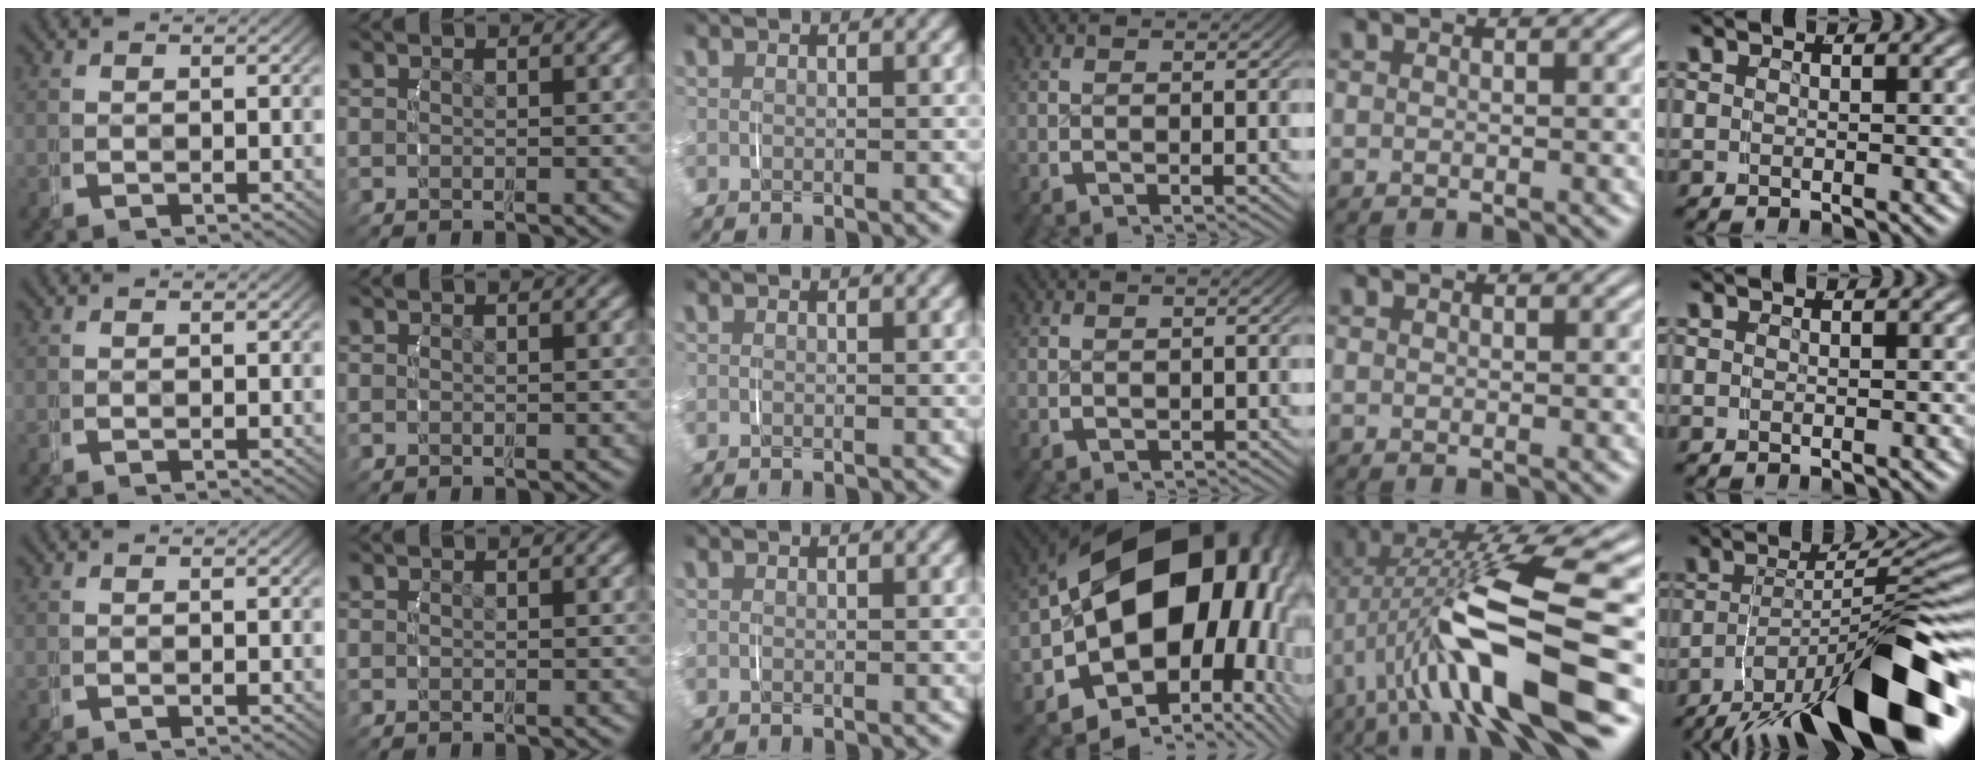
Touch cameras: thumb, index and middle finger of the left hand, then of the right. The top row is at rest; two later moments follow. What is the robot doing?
{"motion": "grasp_and_lifting", "object": "router"}